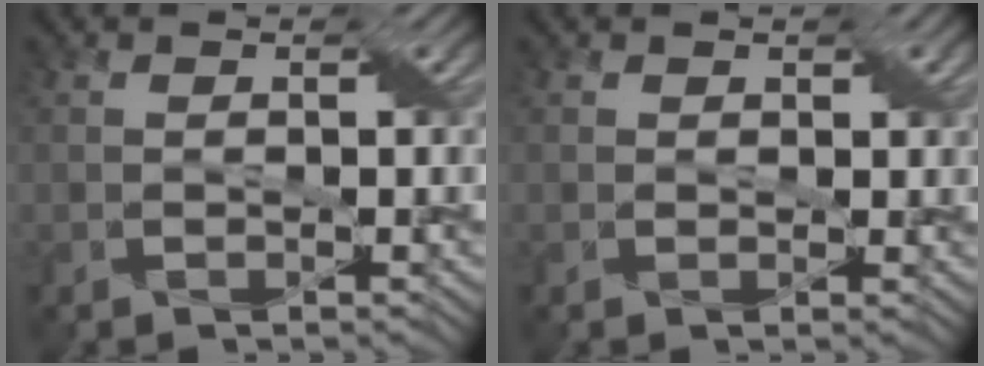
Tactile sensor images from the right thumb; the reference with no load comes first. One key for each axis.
{"total": 0.6, "fx": 0.5, "fy": 0.3, "fz": -0.1, "tx": 0.002, "ty": 0.003, "tz": 0.006}